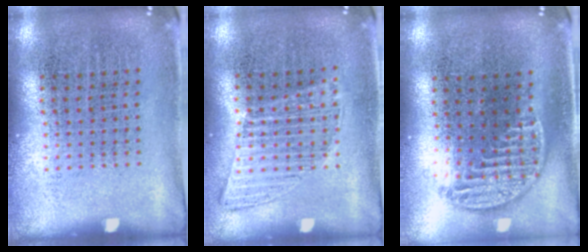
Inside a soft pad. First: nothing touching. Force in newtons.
{"total": 1.0, "press": 1.0, "slide": 0.3}
{"total": 1.3, "press": 1.1, "slide": 0.6}